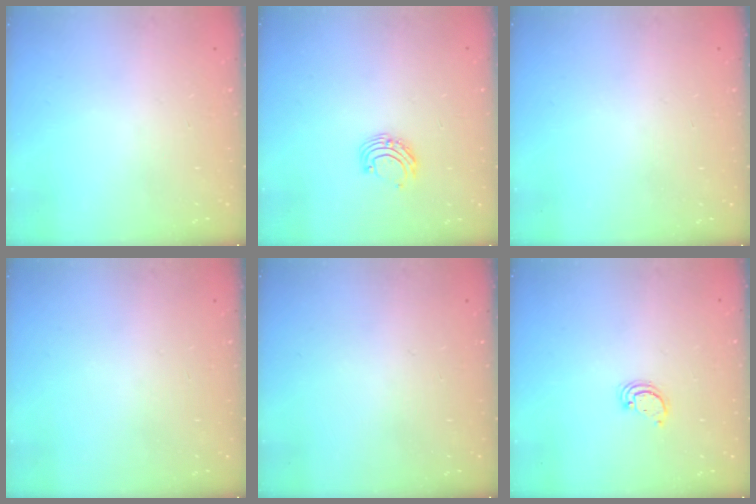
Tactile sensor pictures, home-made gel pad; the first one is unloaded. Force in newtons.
{"total": 7.3, "press": 7.3, "slide": 0.9}
{"total": 0.0}
{"total": 0.0}
{"total": 0.0}
{"total": 2.6, "press": 2.6, "slide": 0.2}